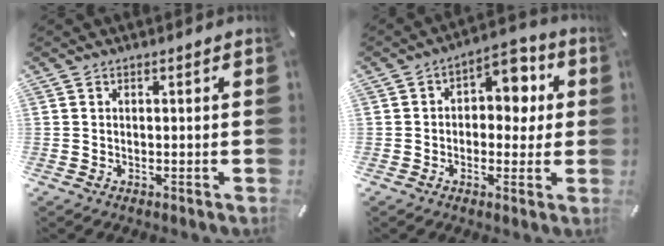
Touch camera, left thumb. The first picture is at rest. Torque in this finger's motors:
{"motor_torque": [0.53, 0.09, 0.48, 0.26, 0.05]}